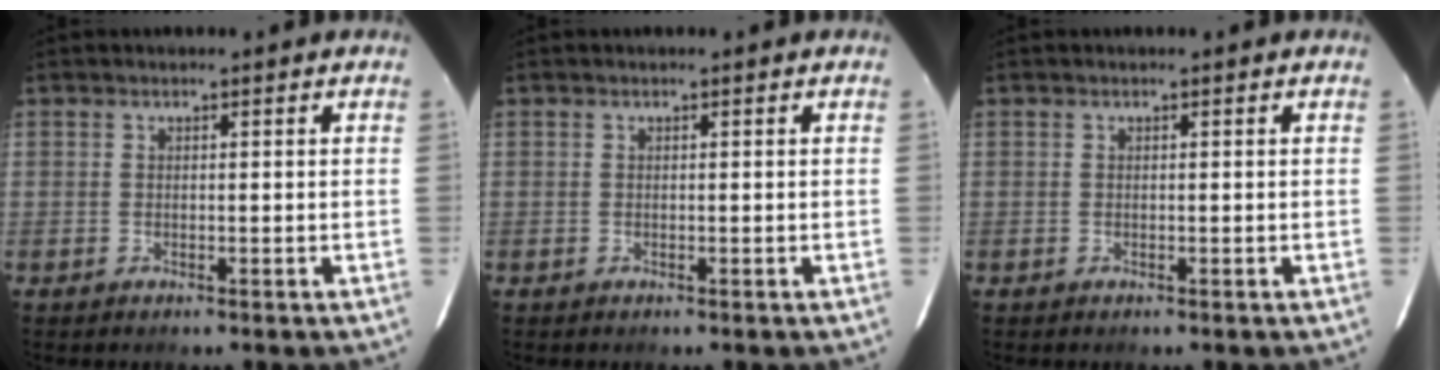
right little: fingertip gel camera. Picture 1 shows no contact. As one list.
[{"total": 0.0}, {"total": 0.0}]